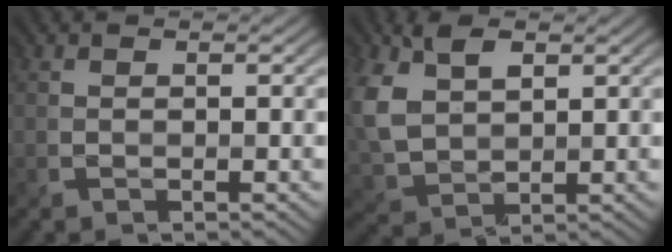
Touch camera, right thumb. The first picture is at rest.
{"total": 8.2, "force": [2.7, 5.2, 5.7], "torque": [-0.155, -0.001, 0.055]}